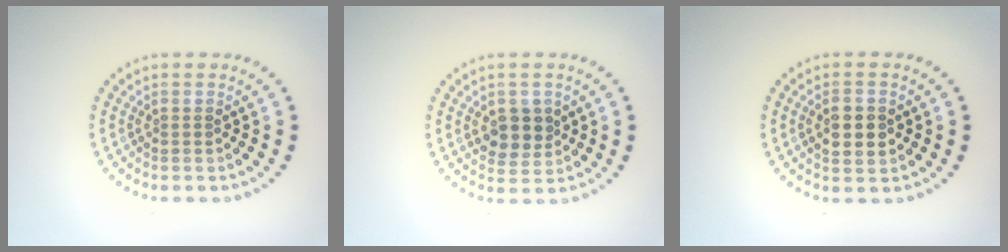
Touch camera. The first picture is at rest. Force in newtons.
{"total": 2.8, "press": 2.6, "slide": 0.8}
{"total": 2.8, "press": 2.8, "slide": 0.2}